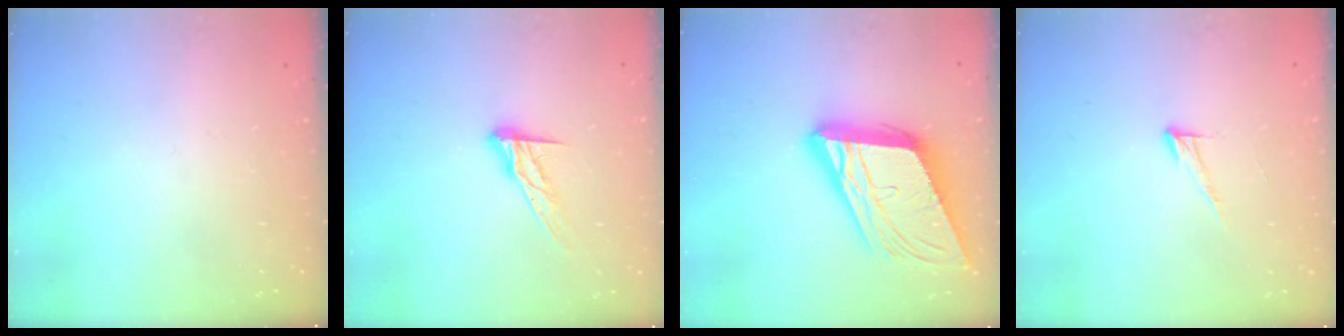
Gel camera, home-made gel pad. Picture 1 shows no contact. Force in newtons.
{"total": 9.5, "press": 9.5, "slide": 0.6}
{"total": 22.5, "press": 22.0, "slide": 4.5}
{"total": 6.5, "press": 6.5, "slide": 0.4}